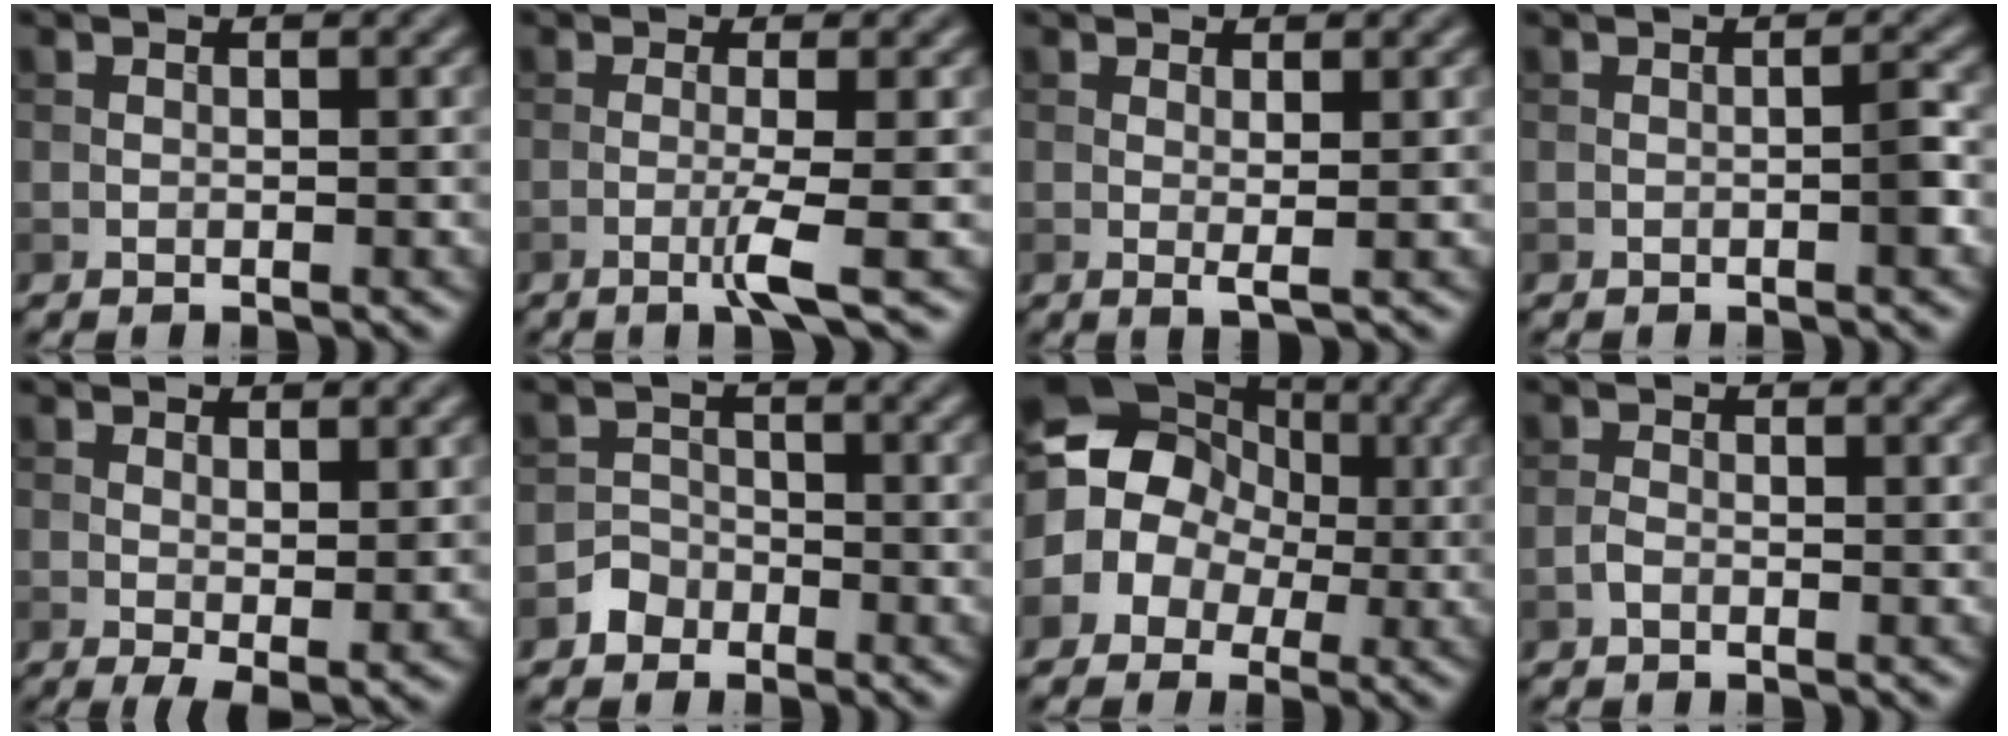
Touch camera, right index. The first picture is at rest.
{"total": 2.8, "force": [-0.8, 0.2, 2.6], "torque": [-0.049, -0.003, -0.023]}
{"total": 1.3, "force": [0.3, 0.1, 1.2], "torque": [-0.023, -0.003, 0.004]}
{"total": 1.1, "force": [-0.3, 0.0, 1.1], "torque": [-0.015, 0.005, -0.005]}
{"total": 2.5, "force": [0.4, 0.7, 2.4], "torque": [-0.039, -0.009, 0.012]}
{"total": 1.9, "force": [-1.3, 1.4, 0.2], "torque": [0.007, 0.009, -0.027]}
{"total": 10.3, "force": [0.4, 9.4, 4.3], "torque": [-0.088, 0.029, -0.025]}
{"total": 0.8, "force": [-0.5, 0.3, 0.5], "torque": [-0.013, 0.001, -0.013]}